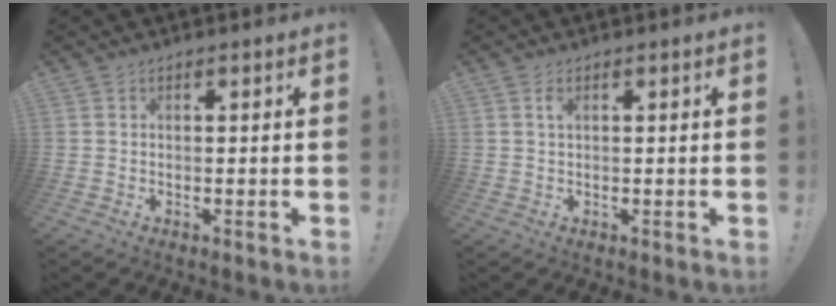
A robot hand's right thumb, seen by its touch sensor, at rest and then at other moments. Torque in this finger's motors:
{"motor_torque": [0.49, 0.44, 0.52, -0.08, -0.05]}